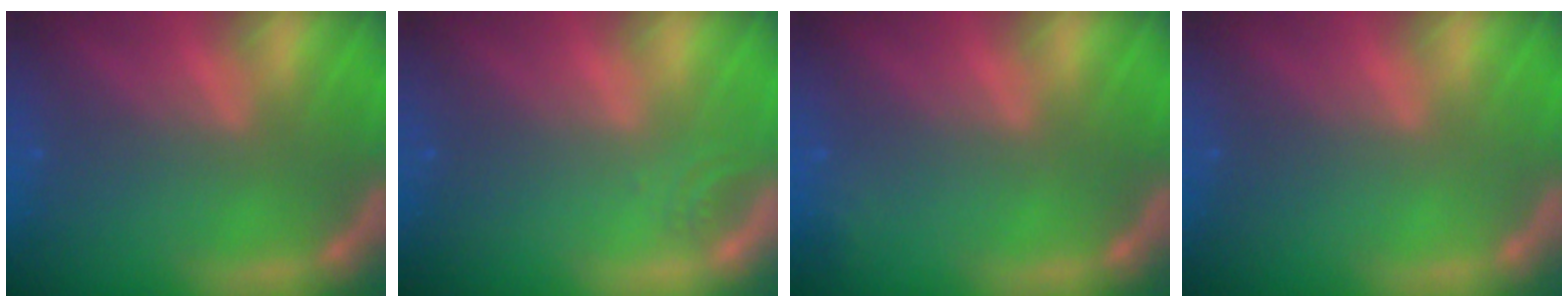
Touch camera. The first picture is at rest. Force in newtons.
{"total": 1.0}
{"total": 0.9}
{"total": 0.0}